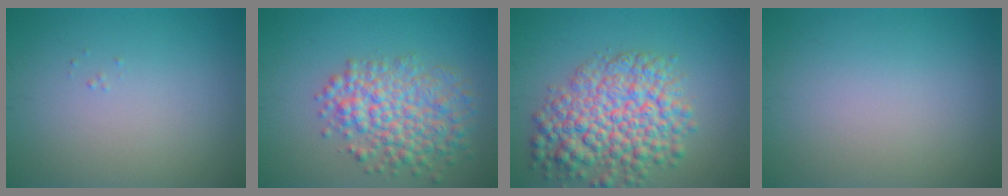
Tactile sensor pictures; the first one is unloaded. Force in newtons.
{"total": 5.9, "press": 5.9, "slide": 0.2}
{"total": 7.9, "press": 7.9, "slide": 0.3}
{"total": 0.0}